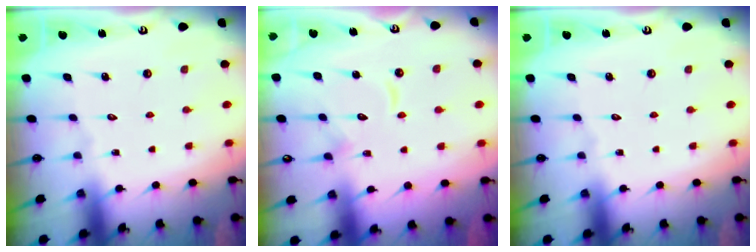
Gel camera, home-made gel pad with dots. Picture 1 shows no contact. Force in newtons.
{"total": 9.9, "press": 9.9, "slide": 0.8}
{"total": 0.0}